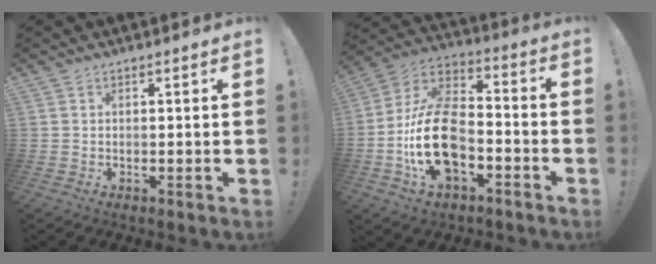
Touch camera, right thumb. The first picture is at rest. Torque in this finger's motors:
{"motor_torque": [2.40, 1.82, 1.47, -1.30, 0.14]}